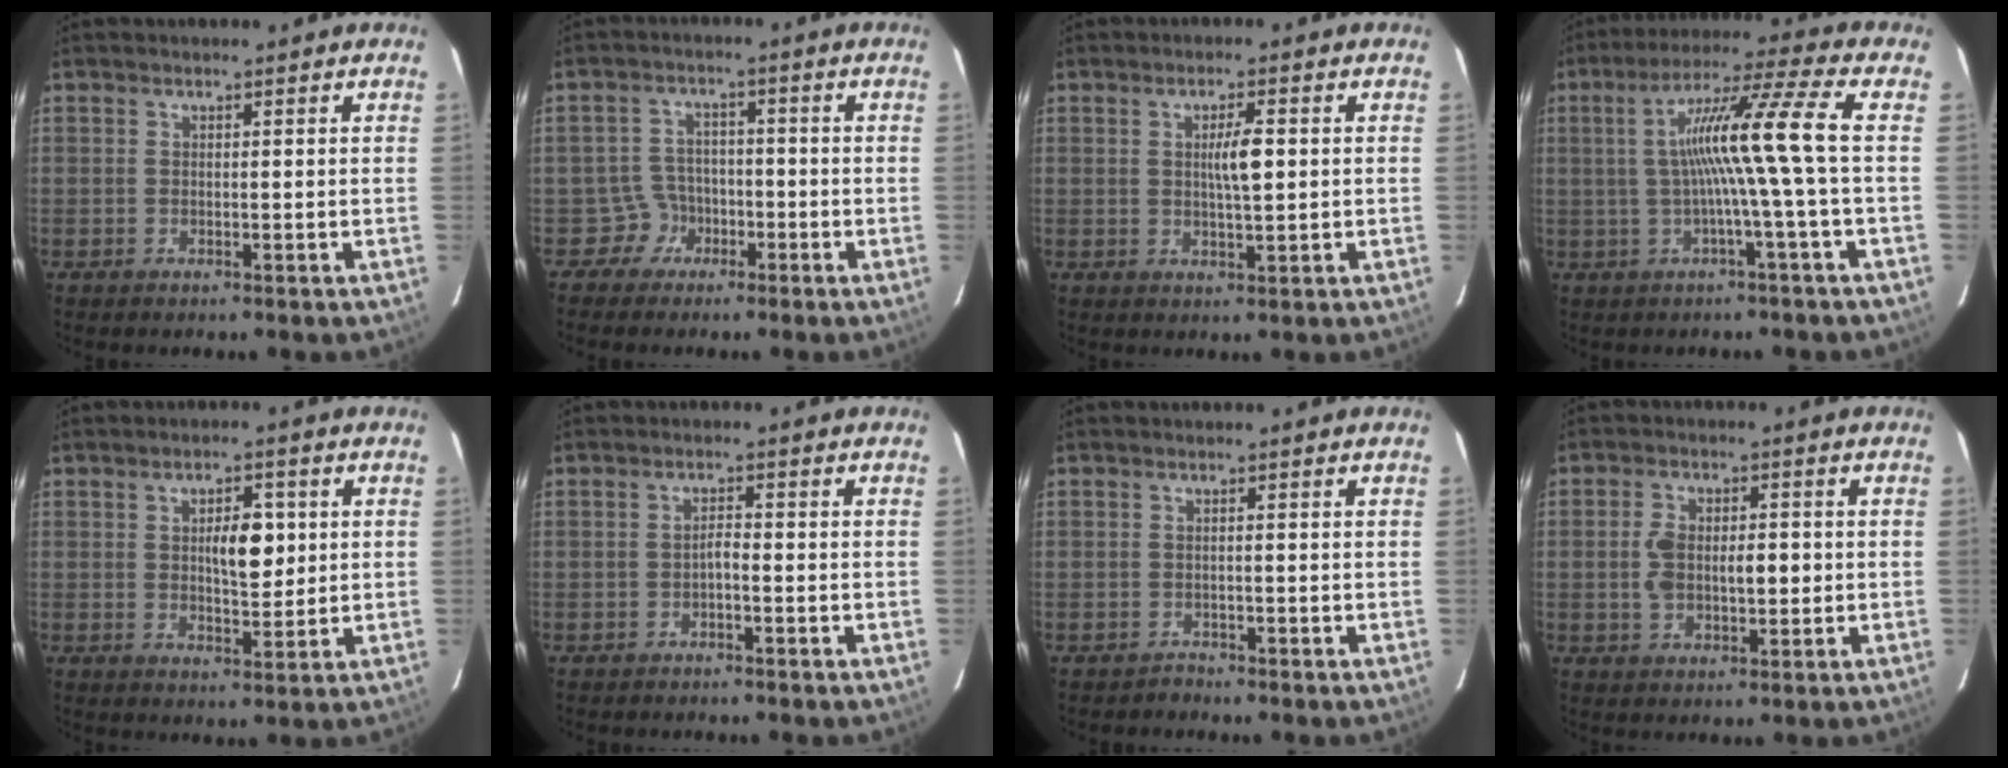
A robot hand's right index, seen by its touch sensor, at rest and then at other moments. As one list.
[{"total": 4.0, "force": [-2.1, 3.4, -0.5], "torque": [0.014, 0.015, -0.037]}, {"total": 4.0, "force": [0.5, 0.5, 3.9], "torque": [-0.066, 0.001, 0.008]}, {"total": 11.1, "force": [0.0, -2.2, 10.9], "torque": [-0.186, 0.020, 0.001]}, {"total": 6.0, "force": [1.1, 2.3, 5.4], "torque": [-0.083, 0.003, 0.021]}, {"total": 1.5, "force": [-0.8, 0.3, 1.3], "torque": [-0.020, 0.004, -0.016]}, {"total": 0.9, "force": [-0.8, 0.1, -0.4], "torque": [0.009, -0.004, -0.014]}, {"total": 6.9, "force": [-0.3, 3.6, 5.9], "torque": [-0.108, 0.015, -0.001]}]